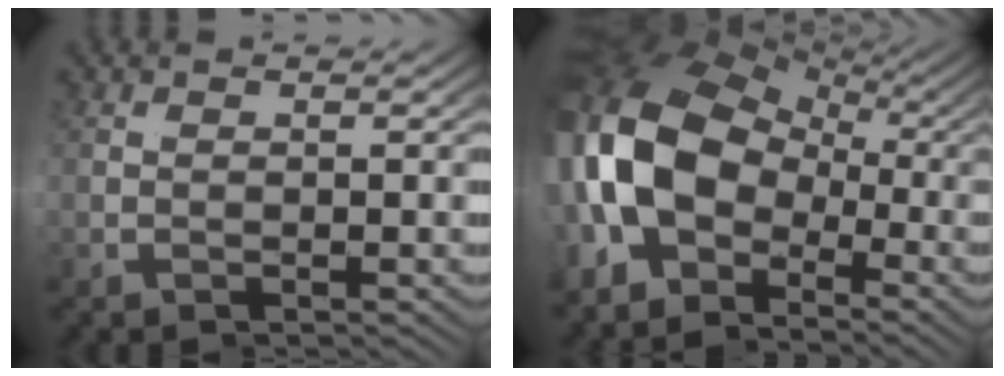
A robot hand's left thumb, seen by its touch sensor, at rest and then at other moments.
{"total": 12.2, "force": [0.6, 7.4, 9.7], "torque": [-0.178, 0.002, -0.001]}